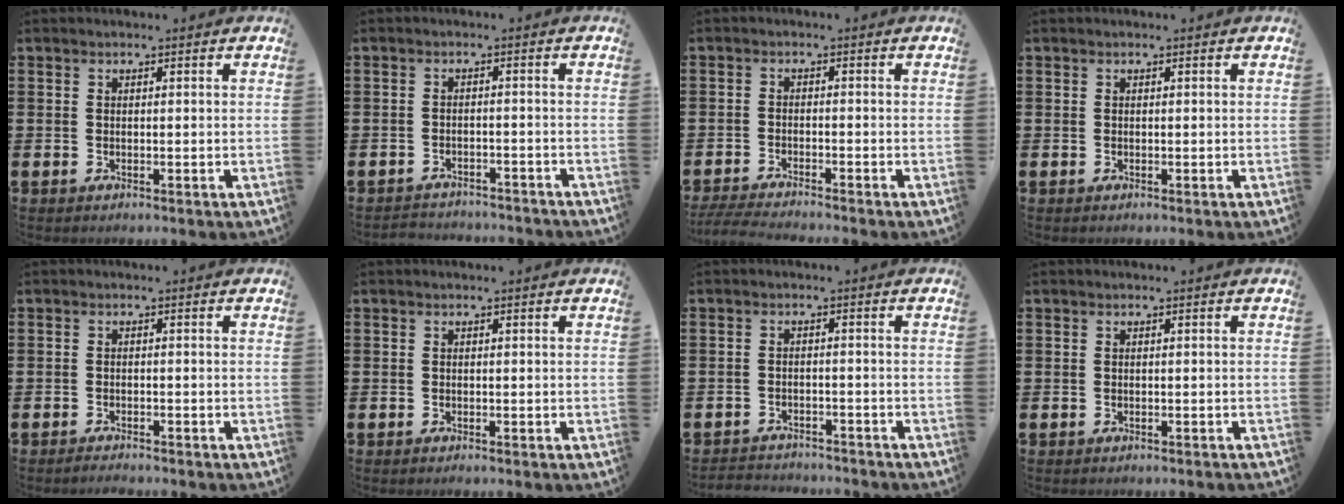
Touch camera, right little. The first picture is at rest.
{"total": 2.1, "force": [-2.1, 0.1, -0.3], "torque": [-0.001, 0.003, -0.047]}
{"total": 2.6, "force": [-2.5, -0.2, 0.9], "torque": [-0.012, -0.001, -0.047]}
{"total": 0.0}
{"total": 1.1, "force": [-1.1, 0.0, 0.0], "torque": [-0.004, -0.001, -0.022]}
{"total": 0.0}
{"total": 2.1, "force": [-2.1, 0.1, -0.4], "torque": [-0.001, 0.002, -0.048]}
{"total": 0.0}